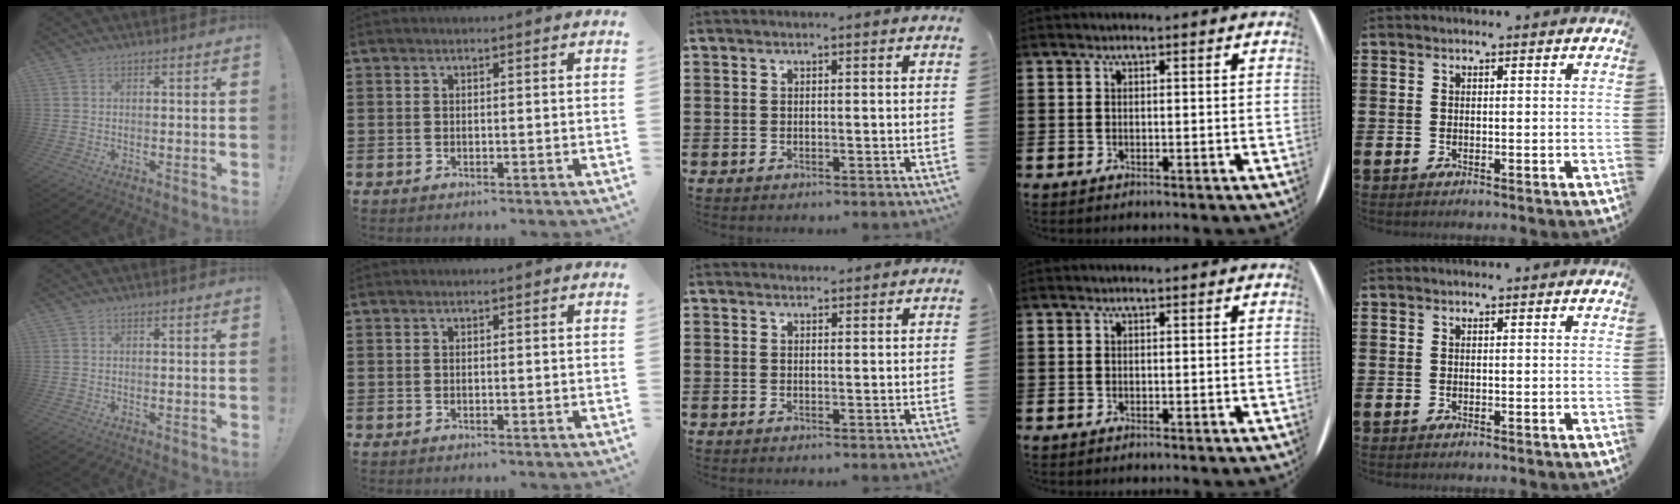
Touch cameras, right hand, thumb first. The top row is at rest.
{"middle": {"total": 1.5, "force": [1.5, 0.3, 0.0], "torque": [0.005, -0.001, 0.026]}}